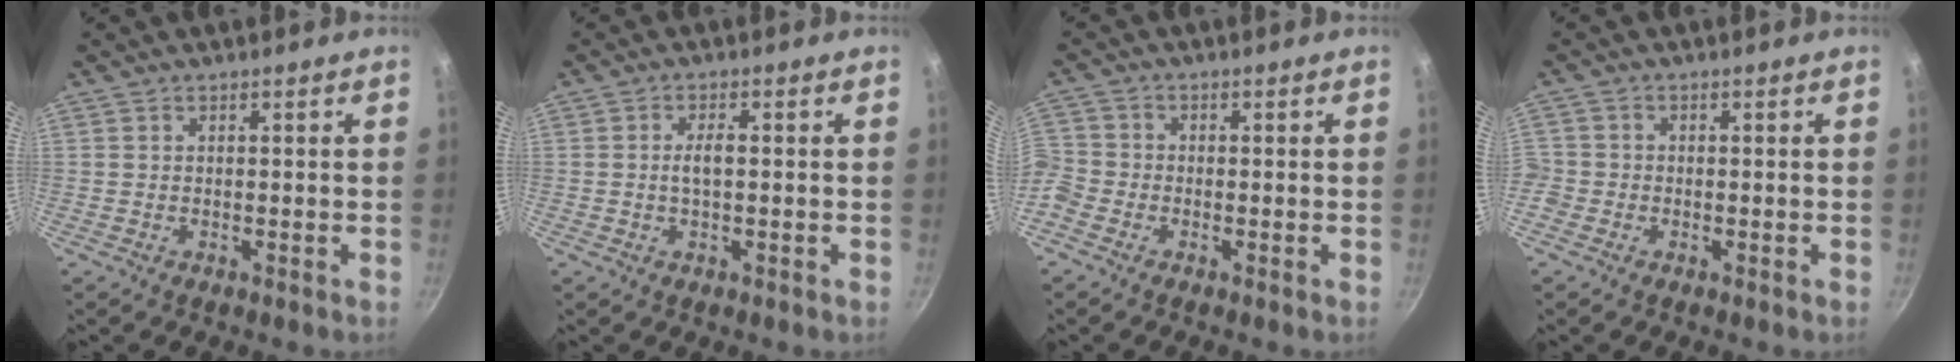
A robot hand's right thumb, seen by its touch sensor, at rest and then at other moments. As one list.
[{"total": 3.0, "force": [0.0, 1.1, 2.7], "torque": [-0.054, 0.007, -0.002]}, {"total": 5.9, "force": [-2.7, 4.8, 2.2], "torque": [-0.055, 0.021, -0.070]}, {"total": 2.8, "force": [-1.3, 2.5, 0.6], "torque": [-0.010, 0.009, -0.027]}]